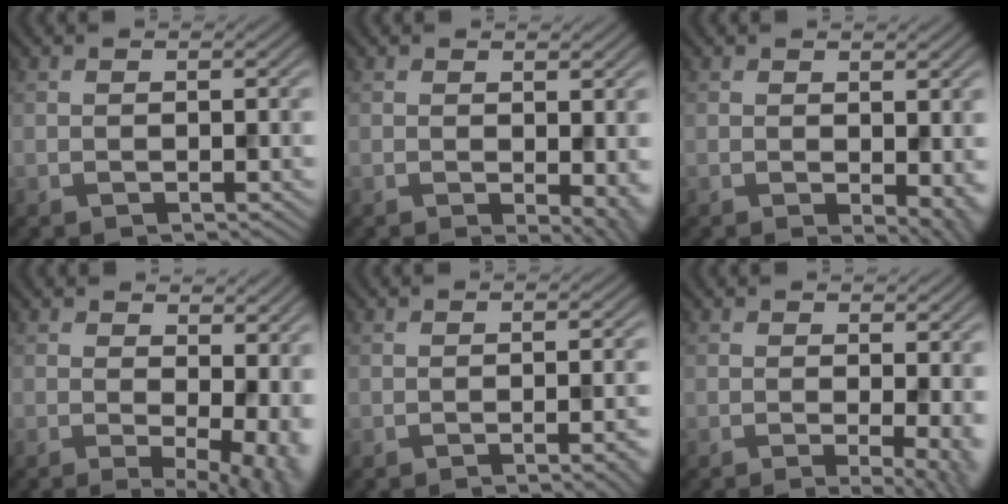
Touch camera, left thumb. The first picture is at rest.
{"total": 3.4, "force": [-0.3, 1.5, 3.0], "torque": [-0.032, -0.009, -0.001]}
{"total": 3.7, "force": [-0.4, 1.8, 3.2], "torque": [-0.037, -0.009, 0.000]}
{"total": 9.4, "force": [1.1, 4.4, 8.3], "torque": [-0.101, -0.008, 0.036]}
{"total": 3.5, "force": [-1.3, 0.9, 3.2], "torque": [-0.034, 0.003, -0.018]}
{"total": 5.3, "force": [-0.4, 1.4, 5.1], "torque": [-0.067, -0.008, -0.006]}